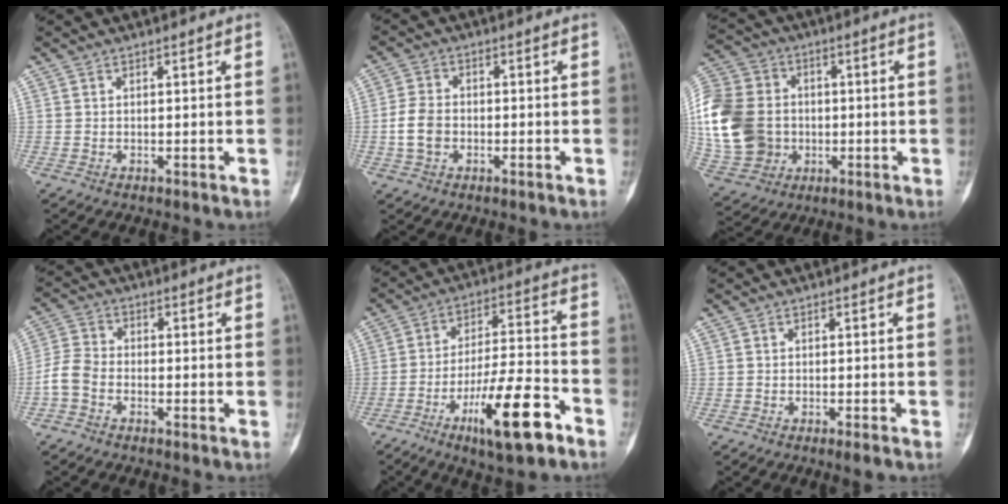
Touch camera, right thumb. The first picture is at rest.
{"total": 5.5, "force": [-1.2, 4.0, 3.6], "torque": [-0.067, 0.014, -0.027]}
{"total": 22.2, "force": [-0.5, 18.4, 12.5], "torque": [-0.286, 0.024, 0.003]}
{"total": 5.0, "force": [-2.0, 3.5, 3.0], "torque": [-0.061, 0.016, -0.052]}
{"total": 15.8, "force": [-8.4, 3.9, 12.8], "torque": [-0.216, 0.051, -0.134]}
{"total": 1.5, "force": [-0.9, 0.0, 1.1], "torque": [-0.025, -0.001, -0.018]}